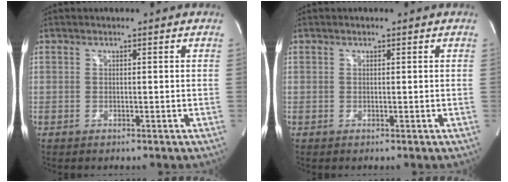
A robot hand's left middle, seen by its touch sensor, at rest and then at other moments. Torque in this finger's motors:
{"motor_torque": [0.08, 0.00, -0.04, 0.01]}